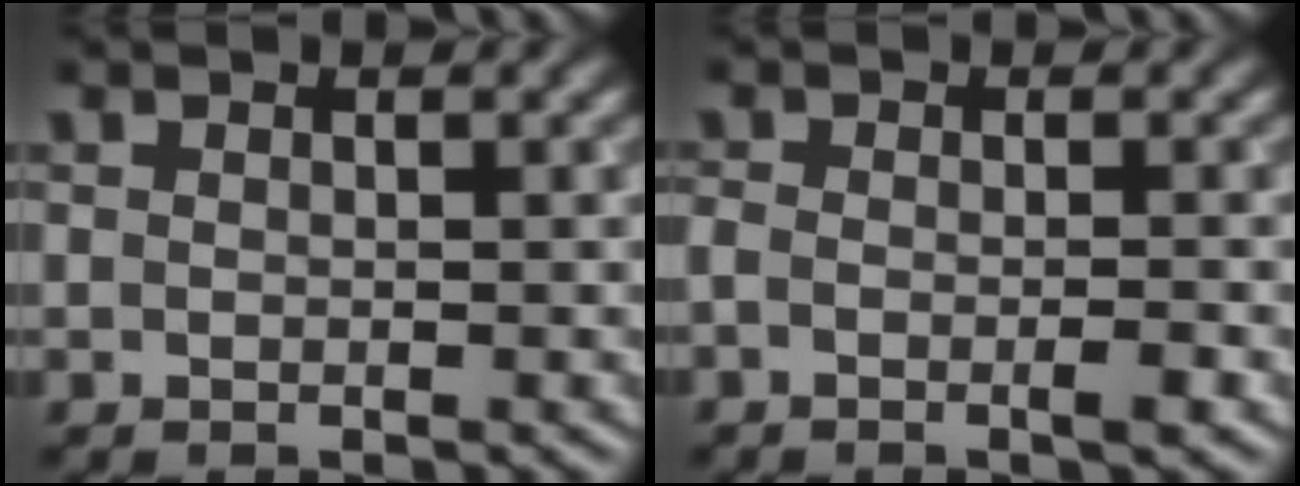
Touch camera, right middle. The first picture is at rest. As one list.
[{"total": 2.1, "force": [-1.1, 0.4, 1.7], "torque": [-0.032, -0.003, -0.023]}]